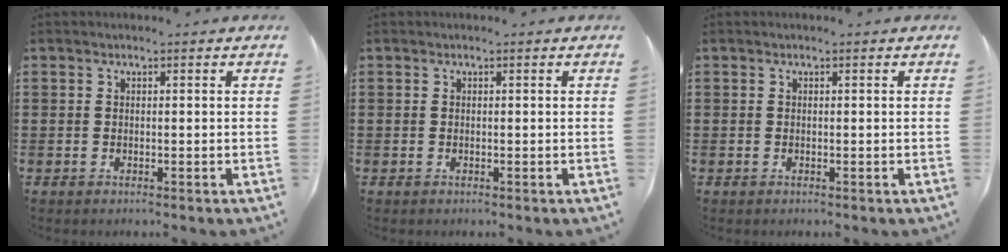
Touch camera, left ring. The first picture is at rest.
{"total": 0.0}
{"total": 0.0}